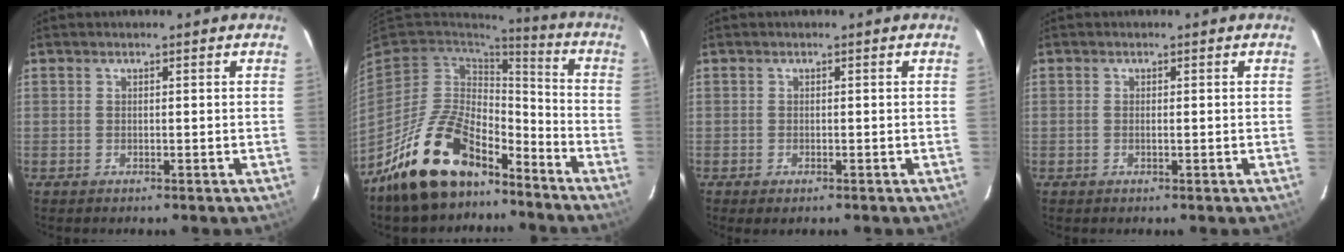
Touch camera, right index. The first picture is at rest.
{"total": 19.3, "force": [-13.6, 9.0, 10.2], "torque": [-0.215, 0.007, -0.224]}
{"total": 1.2, "force": [-0.8, 0.6, 0.7], "torque": [-0.013, -0.005, -0.014]}
{"total": 0.5, "force": [-0.1, 0.0, 0.5], "torque": [-0.010, 0.002, -0.002]}